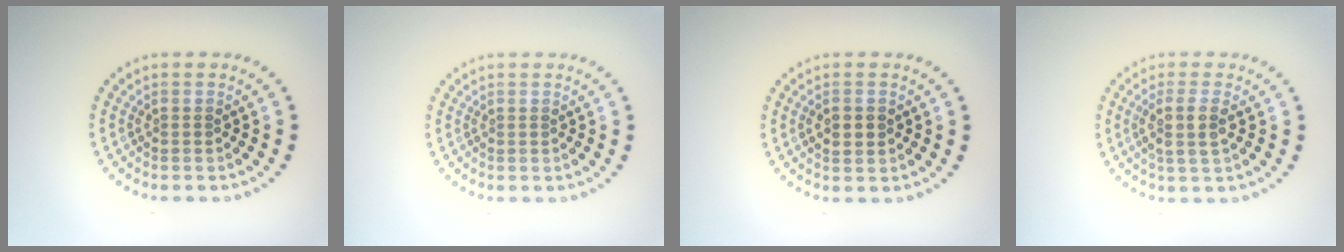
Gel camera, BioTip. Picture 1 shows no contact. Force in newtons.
{"total": 0.0}
{"total": 2.5, "press": 2.5, "slide": 0.3}
{"total": 2.6, "press": 2.2, "slide": 1.4}